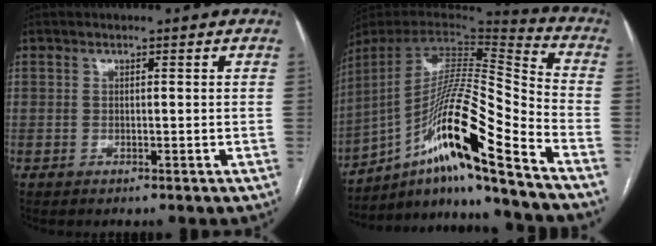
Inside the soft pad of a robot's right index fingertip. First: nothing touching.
{"total": 20.7, "force": [-12.6, -0.4, 16.5], "torque": [-0.299, 0.002, -0.230]}